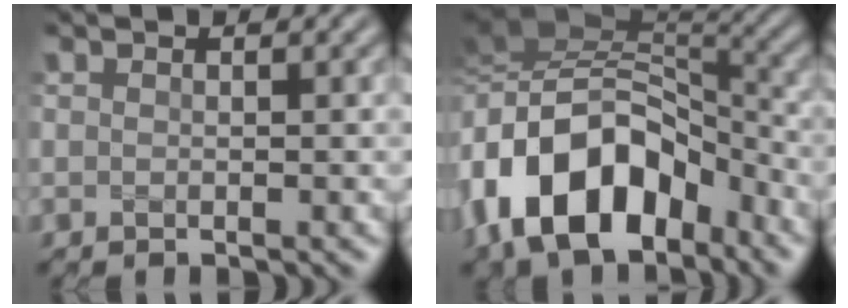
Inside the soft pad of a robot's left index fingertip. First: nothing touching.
{"total": 13.4, "force": [-4.4, 8.3, 9.6], "torque": [-0.175, 0.009, -0.087]}